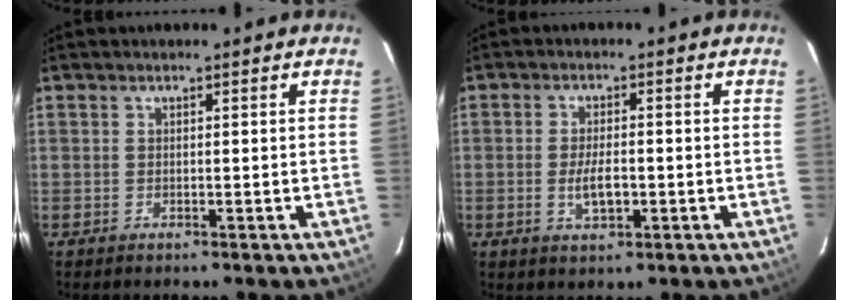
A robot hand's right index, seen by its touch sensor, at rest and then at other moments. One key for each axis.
{"total": 4.5, "fx": -1.1, "fy": 1.8, "fz": 4.0, "tx": -0.079, "ty": -0.005, "tz": -0.017}